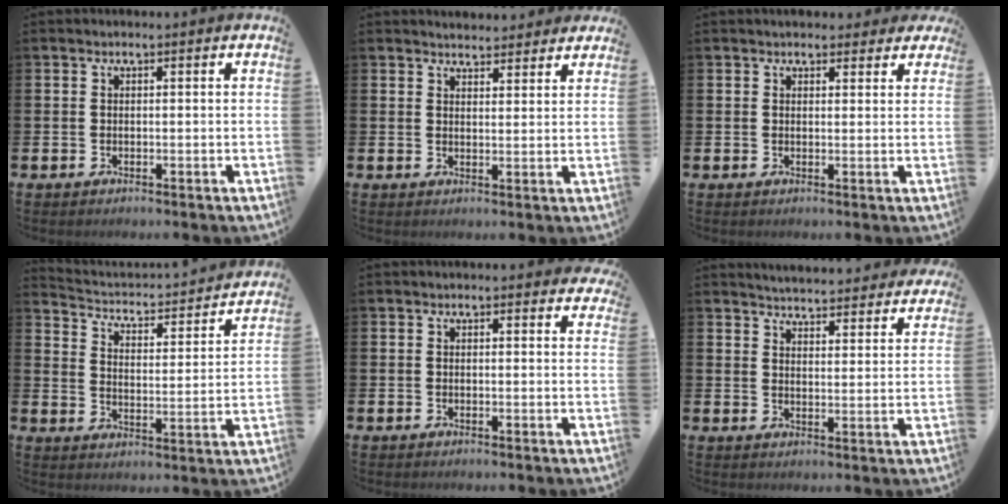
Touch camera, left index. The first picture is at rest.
{"total": 3.3, "force": [3.3, 0.7, -0.2], "torque": [0.006, -0.017, 0.058]}
{"total": 2.3, "force": [2.1, 1.1, 0.1], "torque": [0.010, -0.006, 0.034]}
{"total": 3.3, "force": [3.0, 1.3, 0.6], "torque": [-0.041, -0.037, 0.040]}
{"total": 0.8, "force": [0.7, 0.3, 0.1], "torque": [0.005, 0.002, 0.012]}
{"total": 5.1, "force": [5.0, 0.6, 0.1], "torque": [-0.016, -0.038, 0.089]}